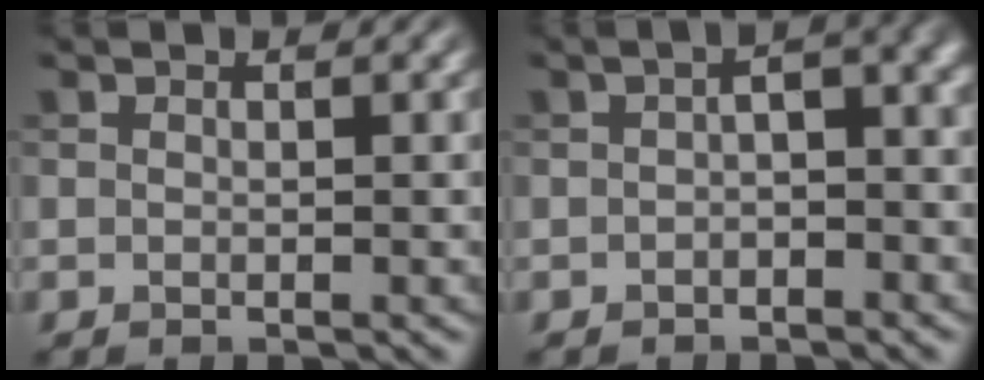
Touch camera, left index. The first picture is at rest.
{"total": 3.8, "force": [-0.5, 1.7, 3.4], "torque": [-0.039, 0.009, -0.011]}